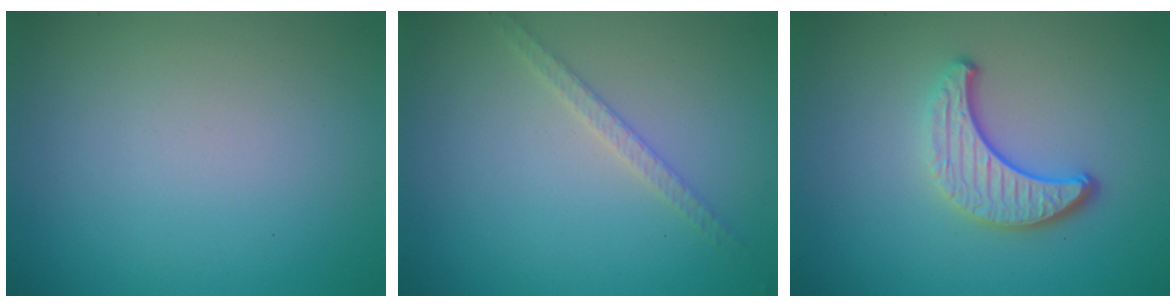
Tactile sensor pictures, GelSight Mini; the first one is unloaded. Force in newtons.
{"total": 1.7, "press": 1.7, "slide": 0.2}
{"total": 4.0, "press": 2.9, "slide": 2.7}